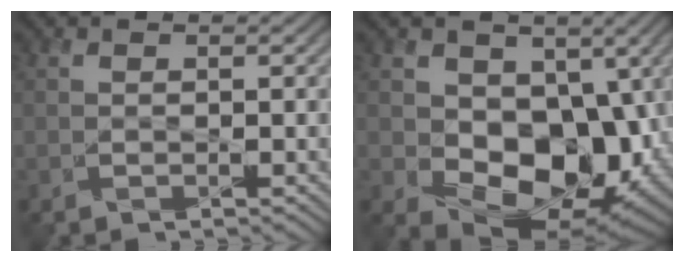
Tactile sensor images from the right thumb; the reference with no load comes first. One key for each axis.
{"total": 12.1, "fx": -0.3, "fy": 8.7, "fz": 8.4, "tx": -0.145, "ty": -0.030, "tz": -0.005}